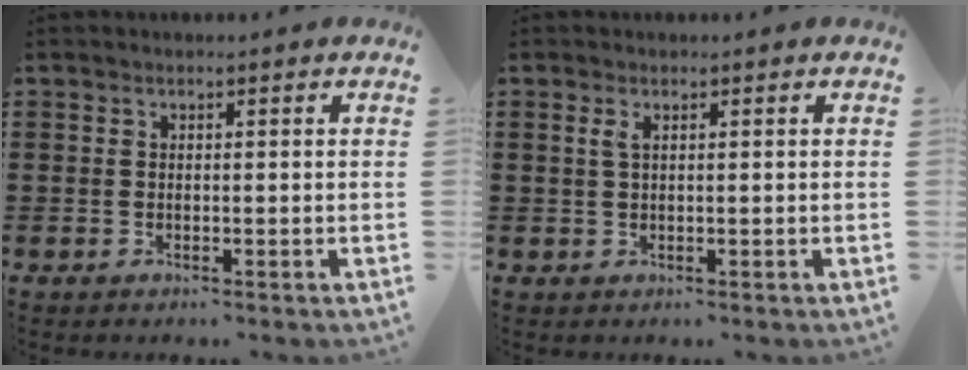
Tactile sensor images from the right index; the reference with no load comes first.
{"total": 1.1, "force": [0.4, 0.3, 1.0], "torque": [-0.022, 0.003, 0.006]}